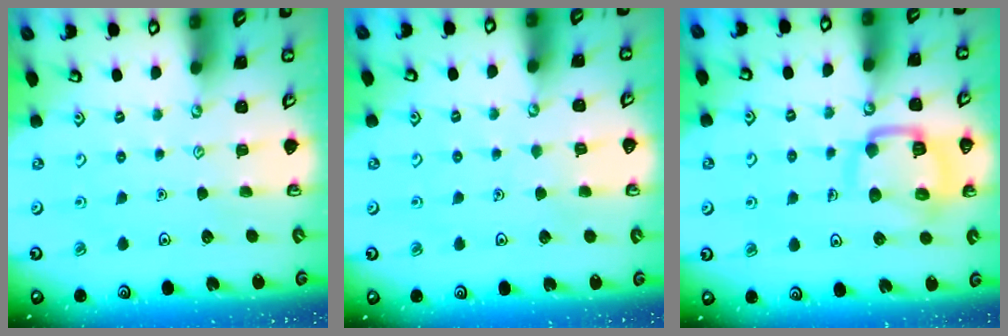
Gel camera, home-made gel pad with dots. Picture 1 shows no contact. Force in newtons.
{"total": 2.9, "press": 2.9, "slide": 0.3}
{"total": 16.5, "press": 16.5, "slide": 1.6}